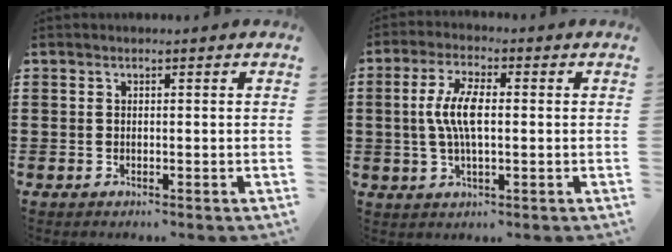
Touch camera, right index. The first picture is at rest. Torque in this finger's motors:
{"motor_torque": [1.09, 1.05, 0.56, 0.21]}